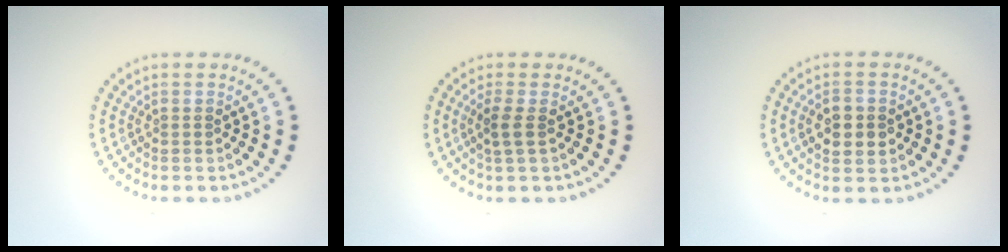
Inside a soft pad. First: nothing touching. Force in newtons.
{"total": 1.5, "press": 1.3, "slide": 0.9}
{"total": 3.0, "press": 3.0, "slide": 0.1}